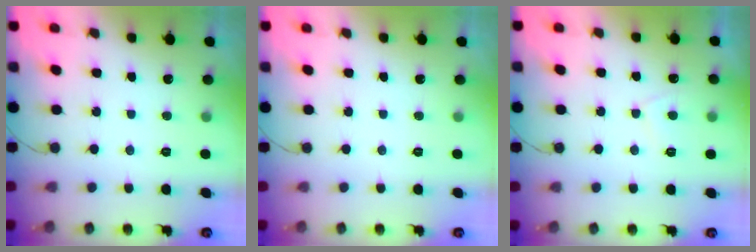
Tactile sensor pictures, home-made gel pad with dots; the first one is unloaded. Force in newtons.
{"total": 0.0}
{"total": 2.9, "press": 2.9, "slide": 0.5}